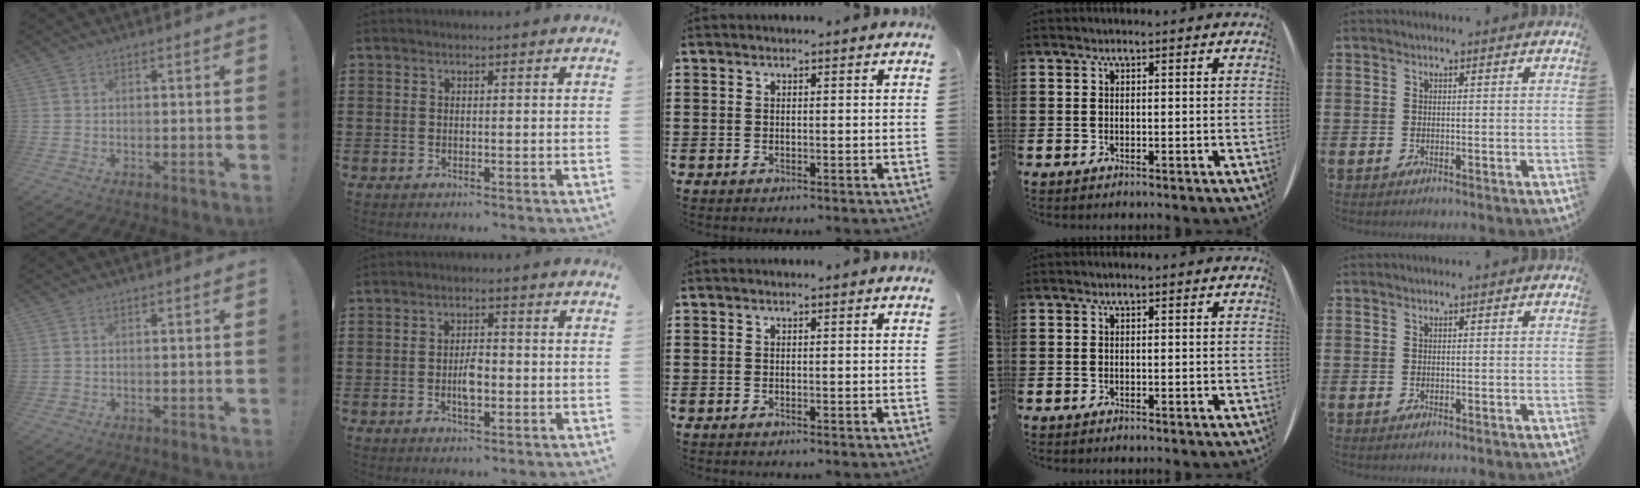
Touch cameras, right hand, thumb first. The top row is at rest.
{"thumb": {"total": 0.6, "force": [0.2, 0.4, 0.4], "torque": [-0.014, 0.003, 0.005]}, "index": {"total": 3.7, "force": [-0.9, 1.4, 3.4], "torque": [-0.061, 0.003, -0.015]}}